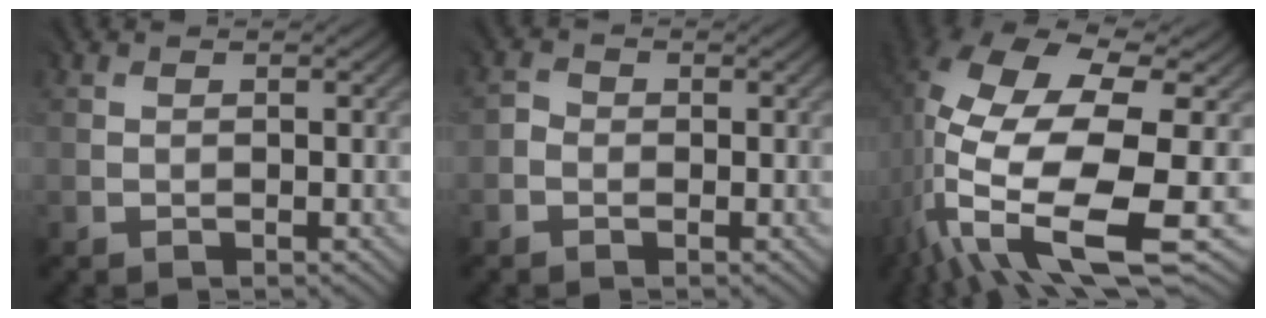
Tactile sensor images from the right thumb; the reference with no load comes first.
{"total": 1.3, "force": [-1.0, 0.8, -0.2], "torque": [0.004, -0.002, -0.023]}
{"total": 16.2, "force": [-2.8, 6.9, 14.4], "torque": [-0.311, -0.013, -0.045]}